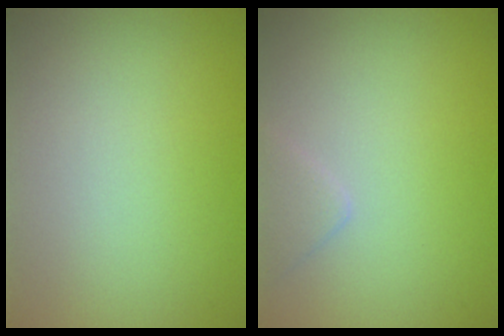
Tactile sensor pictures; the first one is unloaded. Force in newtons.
{"total": 1.3, "press": 1.3, "slide": 0.0}